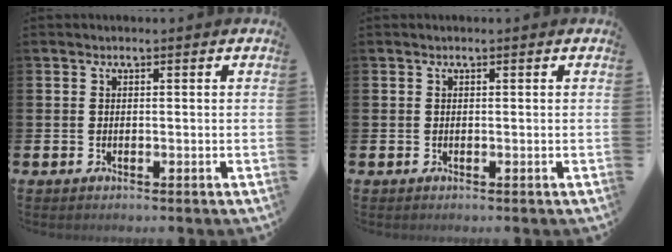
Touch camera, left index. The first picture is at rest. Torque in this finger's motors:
{"motor_torque": [0.37, -0.31, 0.12, 0.00]}